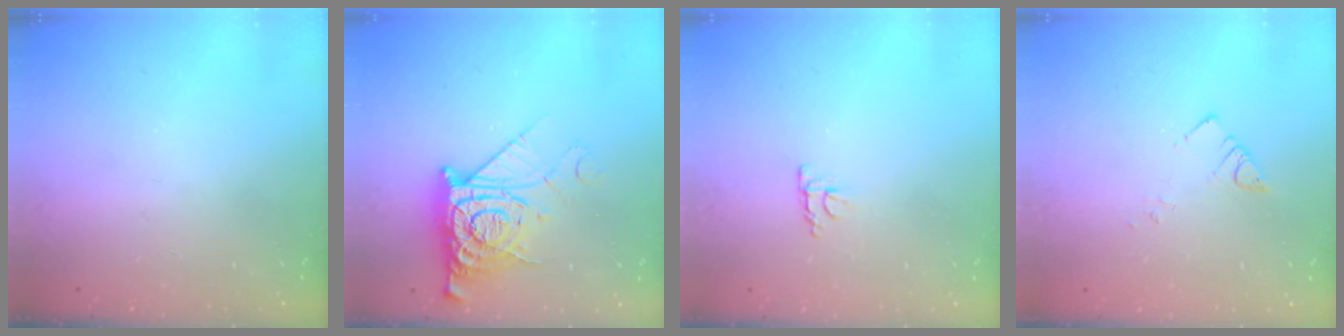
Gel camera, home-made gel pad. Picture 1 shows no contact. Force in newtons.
{"total": 11.7, "press": 11.6, "slide": 1.4}
{"total": 4.1, "press": 4.0, "slide": 0.7}
{"total": 2.5, "press": 2.5, "slide": 0.3}